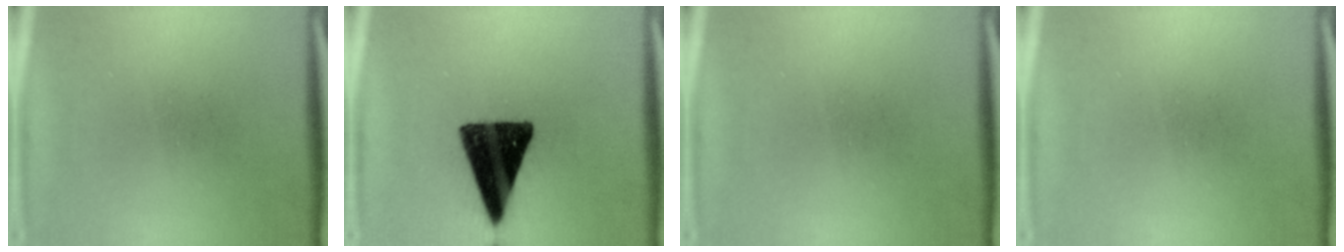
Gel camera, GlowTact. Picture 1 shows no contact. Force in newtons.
{"total": 15.8}
{"total": 0.0}
{"total": 0.0}